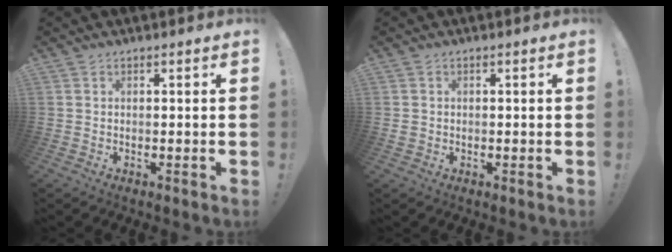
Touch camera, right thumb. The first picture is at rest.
{"total": 1.1, "force": [0.0, 1.1, 0.4], "torque": [-0.007, 0.003, 0.000]}